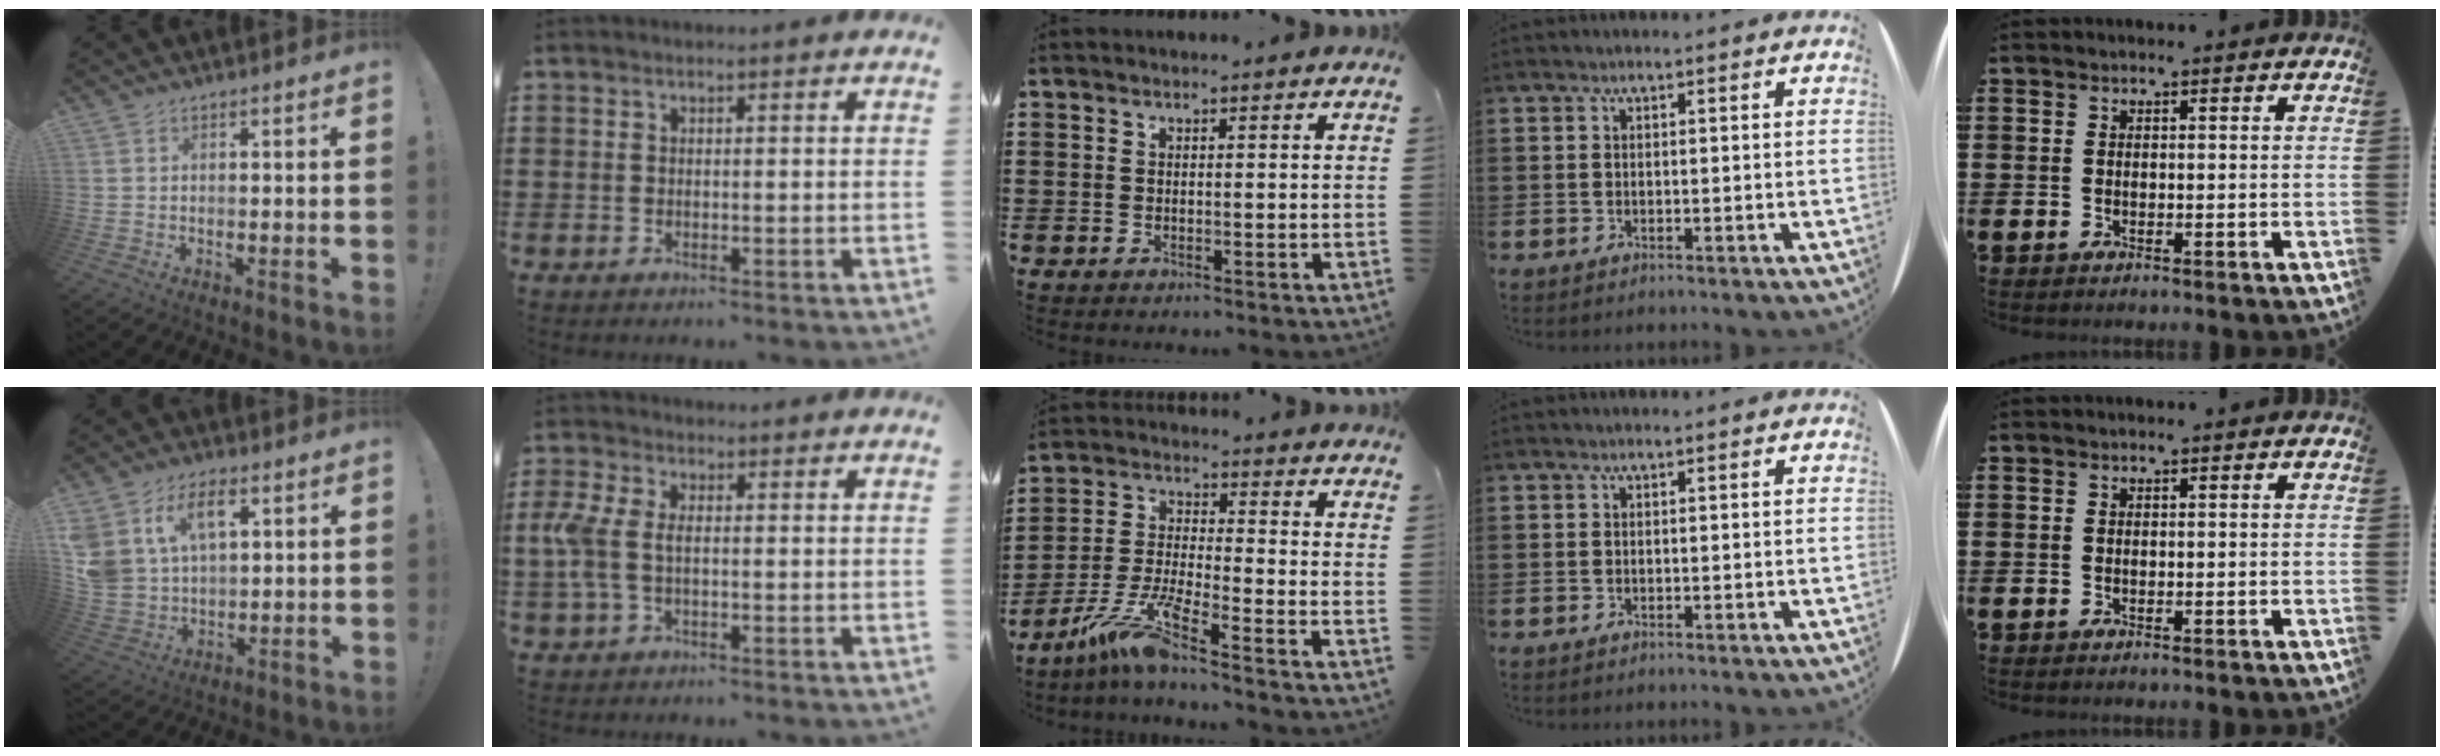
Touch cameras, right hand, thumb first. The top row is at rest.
{"thumb": {"total": 11.9, "force": [5.9, 7.9, 6.6], "torque": [-0.127, -0.023, 0.117]}, "index": {"total": 5.0, "force": [-0.4, 2.7, 4.2], "torque": [-0.124, -0.010, -0.019]}, "middle": {"total": 8.2, "force": [-6.0, 0.2, 5.6], "torque": [-0.128, -0.017, -0.121]}}